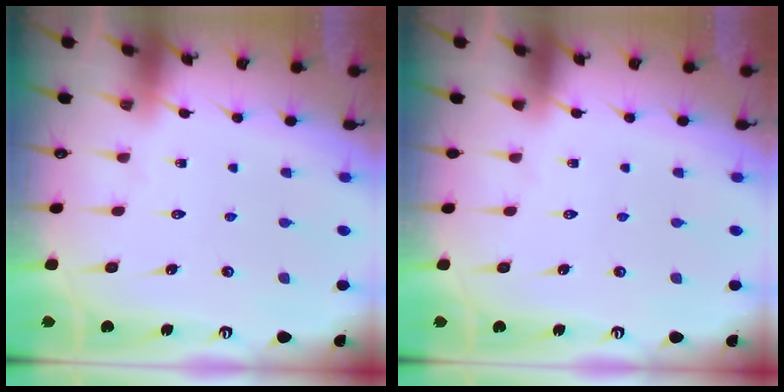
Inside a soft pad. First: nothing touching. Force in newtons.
{"total": 0.0}